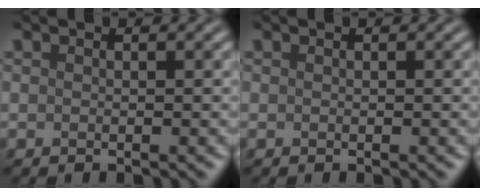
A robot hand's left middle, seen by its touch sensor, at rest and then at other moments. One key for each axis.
{"total": 0.0}